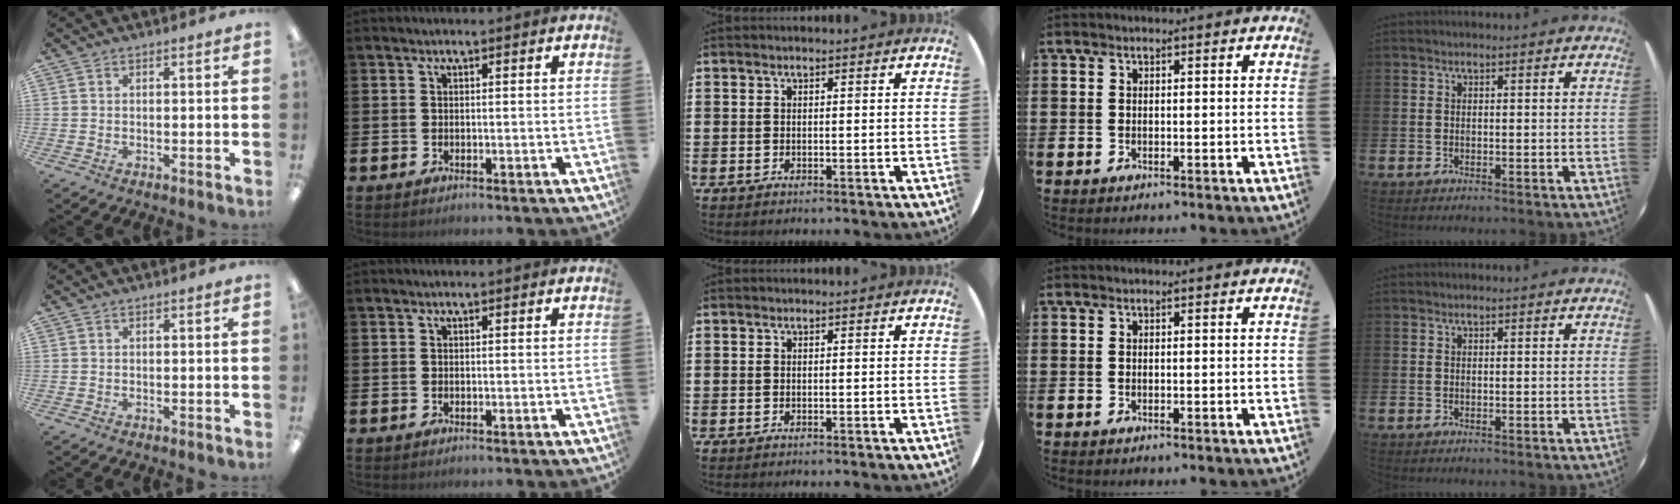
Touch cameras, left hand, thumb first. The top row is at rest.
{}